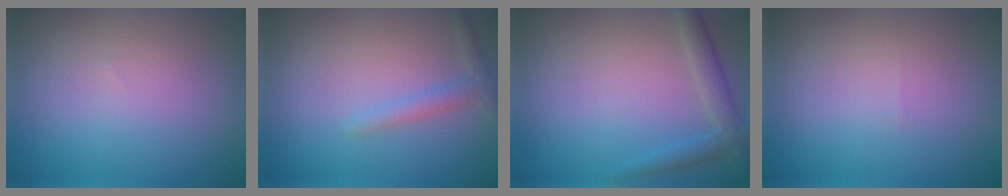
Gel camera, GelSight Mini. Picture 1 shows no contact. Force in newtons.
{"total": 1.4, "press": 1.4, "slide": 0.1}
{"total": 2.4, "press": 2.4, "slide": 0.2}
{"total": 0.0}